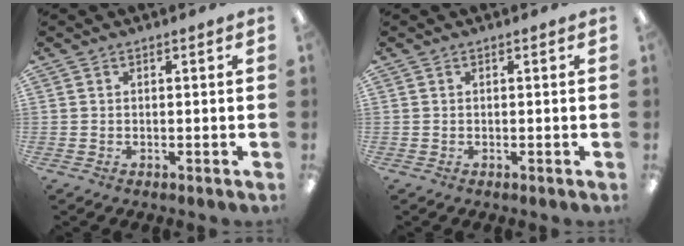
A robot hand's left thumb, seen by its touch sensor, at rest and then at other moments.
{"total": 0.0}